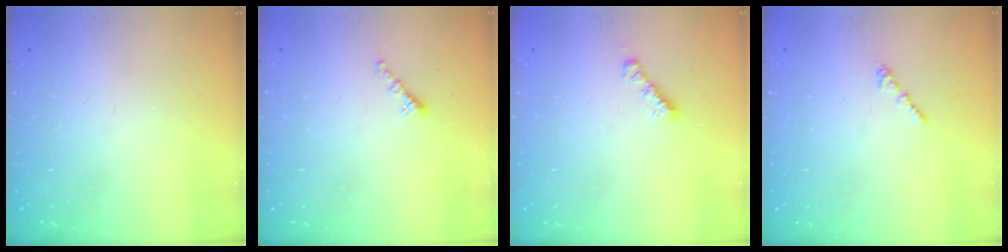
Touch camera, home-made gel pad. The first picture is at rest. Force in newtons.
{"total": 1.3, "press": 1.2, "slide": 0.5}
{"total": 2.3, "press": 2.3, "slide": 0.4}
{"total": 0.7, "press": 0.6, "slide": 0.4}